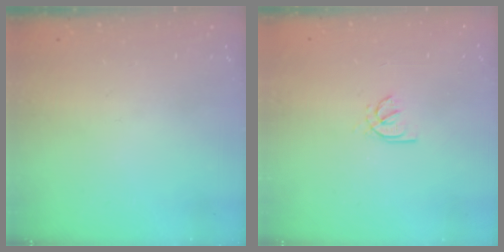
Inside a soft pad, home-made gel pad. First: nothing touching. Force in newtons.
{"total": 2.1, "press": 2.1, "slide": 0.6}